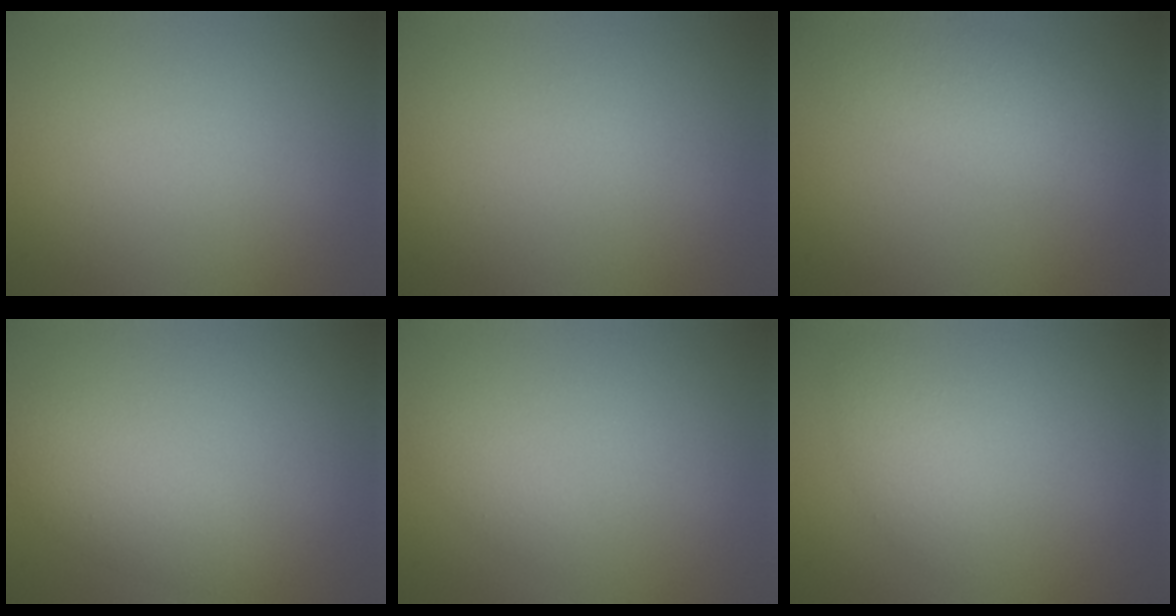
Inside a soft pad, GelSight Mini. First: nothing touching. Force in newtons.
{"total": 0.0}
{"total": 4.7, "press": 4.7, "slide": 0.2}
{"total": 2.8, "press": 2.8, "slide": 0.1}
{"total": 0.9, "press": 0.9, "slide": 0.0}
{"total": 1.8, "press": 1.8, "slide": 0.0}